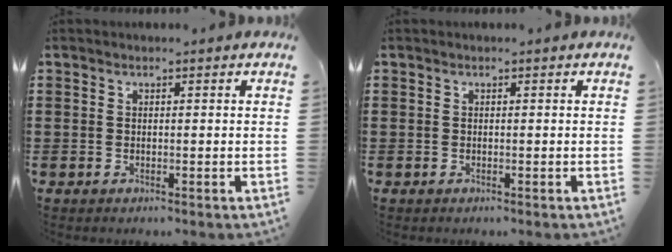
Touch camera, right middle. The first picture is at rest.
{"total": 0.0}